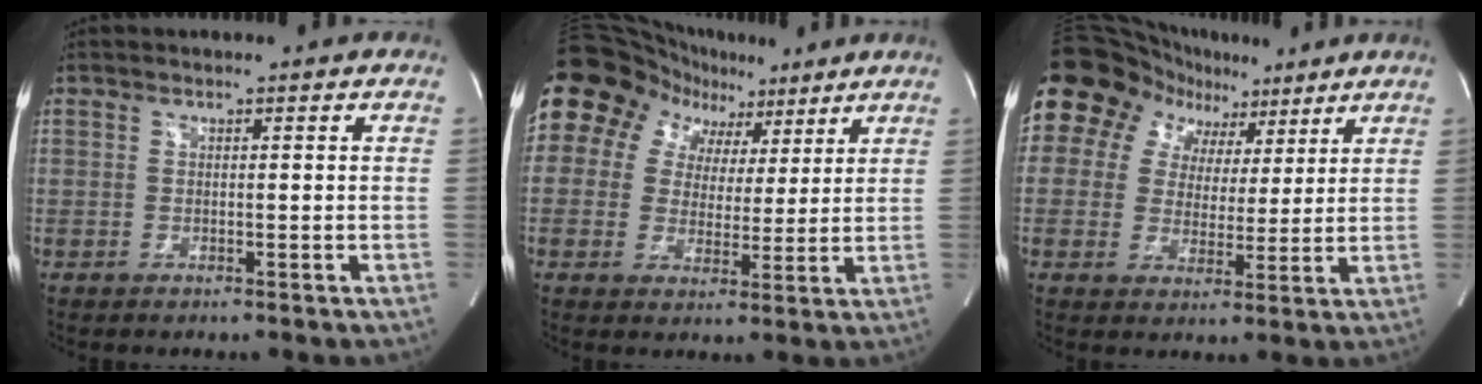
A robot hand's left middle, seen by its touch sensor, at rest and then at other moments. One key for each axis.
{"total": 12.6, "fx": 7.3, "fy": 9.7, "fz": 3.5, "tx": -0.065, "ty": 0.052, "tz": 0.113}
{"total": 11.6, "fx": 7.2, "fy": 8.6, "fz": 3.1, "tx": -0.056, "ty": 0.044, "tz": 0.111}